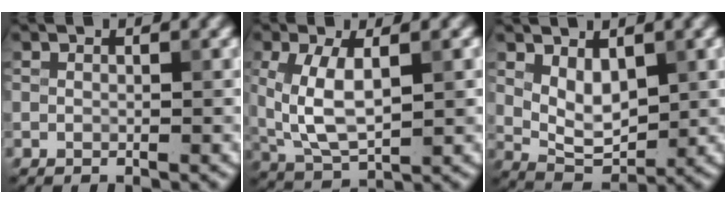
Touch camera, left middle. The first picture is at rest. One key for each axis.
{"total": 5.7, "fx": 0.8, "fy": 2.6, "fz": 5.1, "tx": -0.113, "ty": -0.002, "tz": 0.019}
{"total": 4.0, "fx": 1.3, "fy": 2.2, "fz": 3.0, "tx": -0.055, "ty": -0.008, "tz": 0.029}